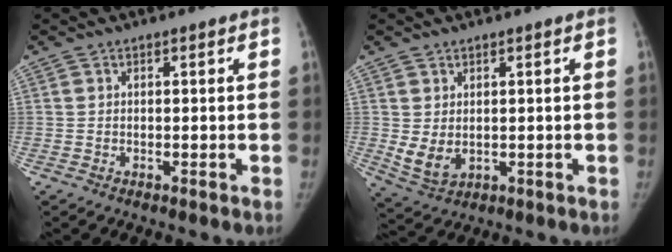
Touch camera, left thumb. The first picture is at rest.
{"total": 4.9, "force": [0.4, 3.4, 3.5], "torque": [-0.062, -0.014, 0.021]}